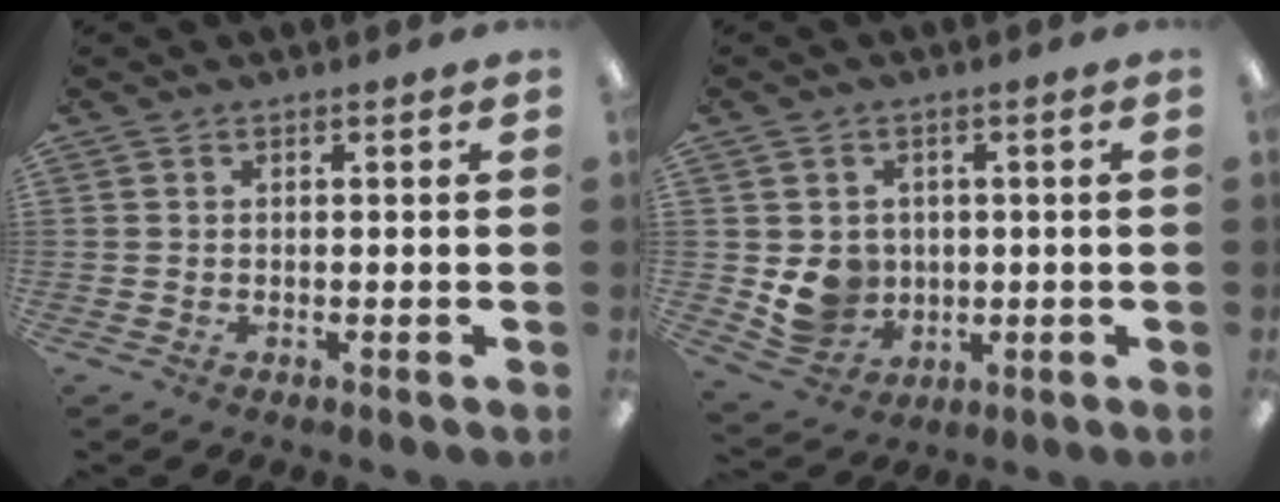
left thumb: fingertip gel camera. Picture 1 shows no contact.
{"total": 7.5, "force": [0.3, 7.1, 2.2], "torque": [-0.039, 0.000, 0.015]}